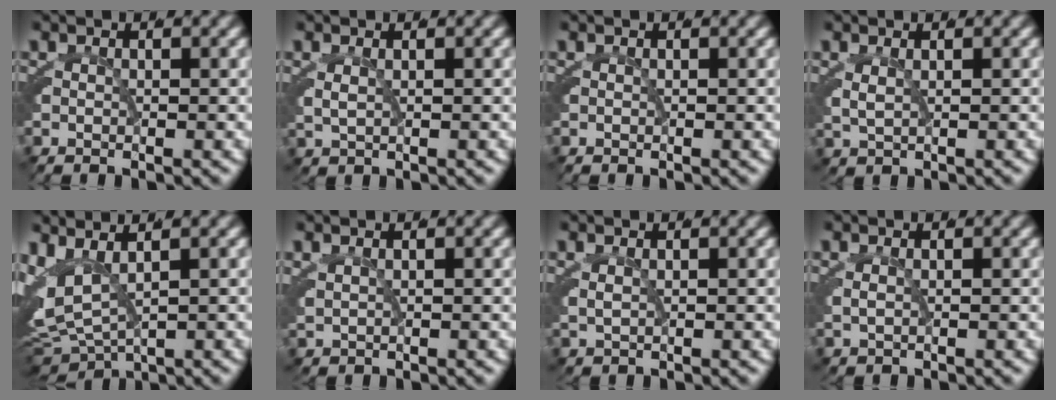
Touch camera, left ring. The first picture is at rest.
{"total": 0.9, "force": [0.6, 0.4, 0.6], "torque": [-0.022, -0.008, 0.022]}
{"total": 0.0}
{"total": 1.3, "force": [0.7, 0.6, 0.9], "torque": [-0.026, -0.010, 0.025]}
{"total": 9.6, "force": [0.0, 7.9, 5.4], "torque": [-0.150, -0.039, 0.014]}
{"total": 1.1, "force": [1.0, 0.3, 0.4], "torque": [-0.007, -0.003, 0.028]}
{"total": 0.8, "force": [0.7, 0.2, 0.4], "torque": [-0.012, -0.007, 0.023]}
{"total": 0.6, "force": [0.4, 0.1, 0.3], "torque": [-0.014, -0.006, 0.017]}